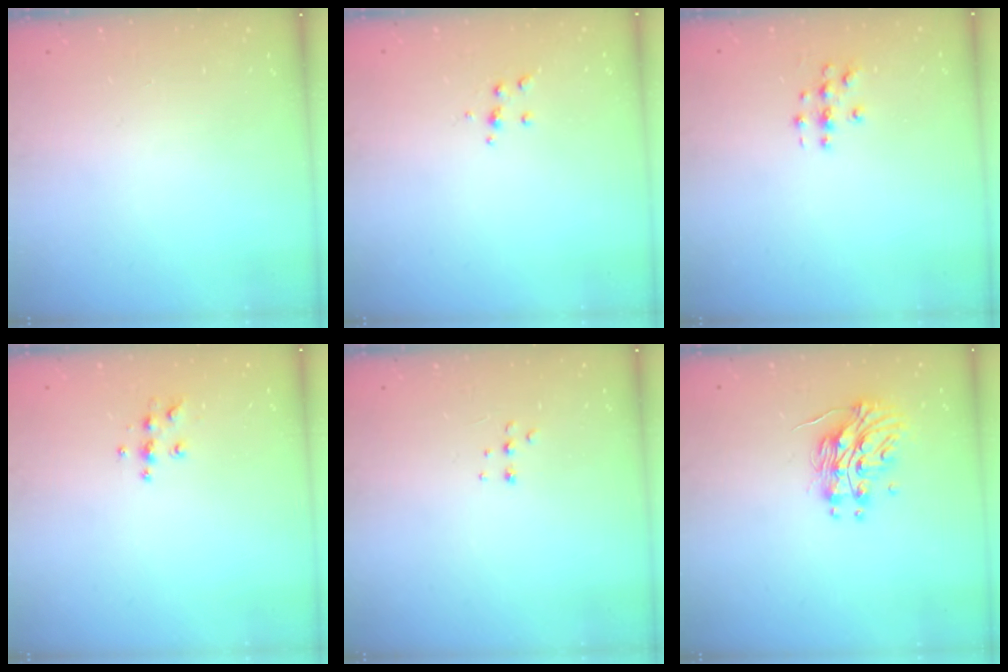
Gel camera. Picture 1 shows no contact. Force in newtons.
{"total": 4.0, "press": 3.9, "slide": 0.9}
{"total": 3.0, "press": 3.0, "slide": 0.1}
{"total": 6.9, "press": 6.9, "slide": 0.4}
{"total": 3.4, "press": 3.3, "slide": 0.6}
{"total": 14.0, "press": 13.9, "slide": 0.8}